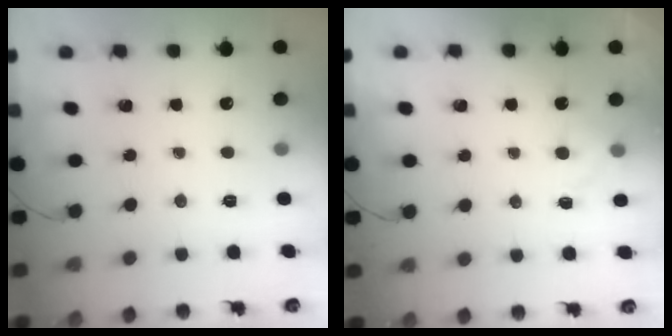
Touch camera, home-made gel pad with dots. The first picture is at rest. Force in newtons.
{"total": 4.0, "press": 3.8, "slide": 1.1}